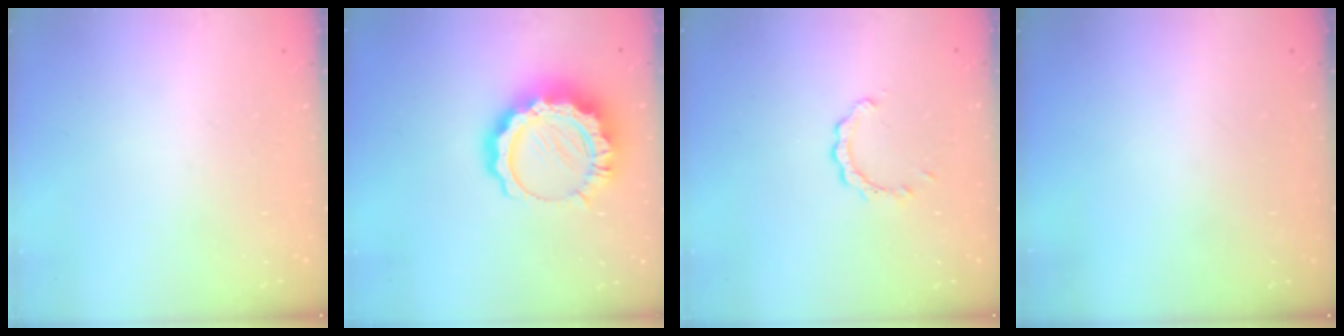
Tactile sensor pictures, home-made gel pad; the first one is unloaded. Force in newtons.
{"total": 13.7, "press": 13.6, "slide": 1.2}
{"total": 2.0, "press": 2.0, "slide": 0.2}
{"total": 0.0}